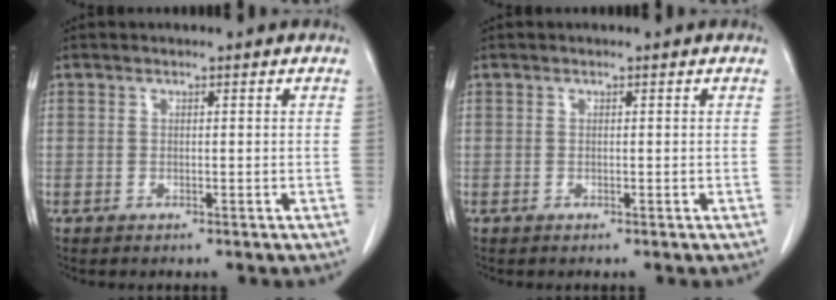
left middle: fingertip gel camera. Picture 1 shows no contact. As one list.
[{"total": 0.0}]